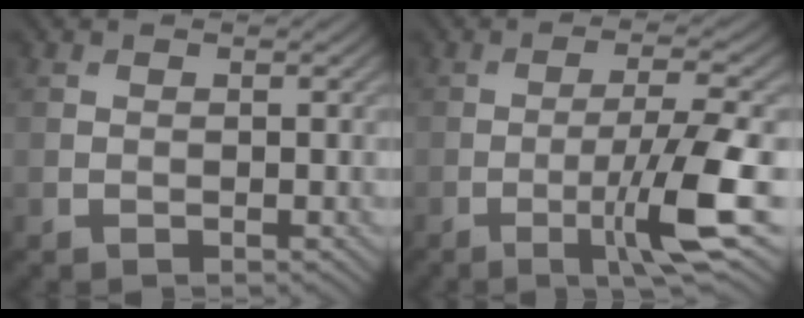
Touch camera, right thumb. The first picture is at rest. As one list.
[{"total": 8.4, "force": [-3.0, 0.7, 7.8], "torque": [-0.131, 0.008, -0.056]}]